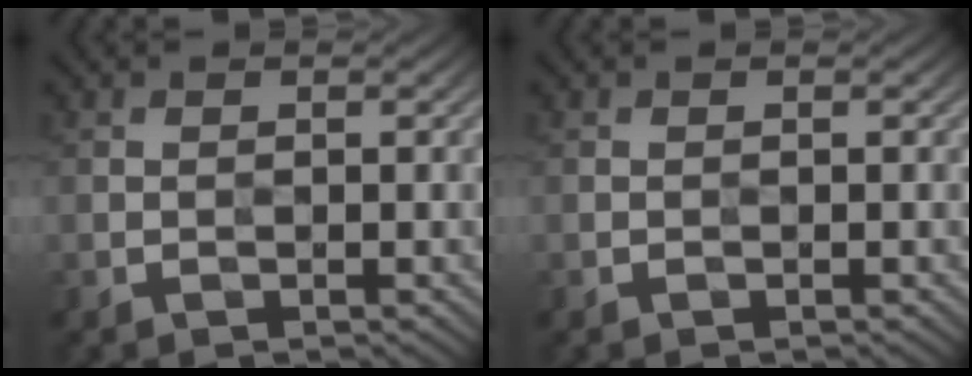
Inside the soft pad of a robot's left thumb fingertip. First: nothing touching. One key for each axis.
{"total": 0.0}